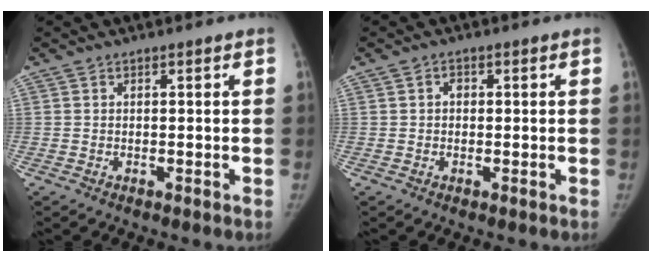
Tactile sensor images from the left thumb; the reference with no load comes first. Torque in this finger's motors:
{"motor_torque": [0.13, 0.02, 0.21, -0.50, 0.02]}